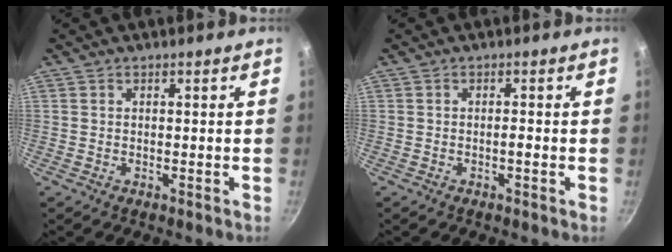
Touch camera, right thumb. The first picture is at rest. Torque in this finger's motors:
{"motor_torque": [2.72, 2.29, 0.52, -0.61, 0.03]}